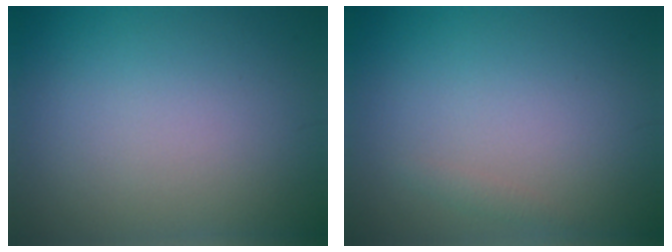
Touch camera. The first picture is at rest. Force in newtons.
{"total": 0.6, "press": 0.6, "slide": 0.0}